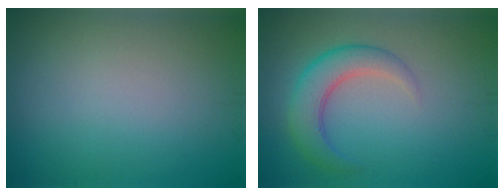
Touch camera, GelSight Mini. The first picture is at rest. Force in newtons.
{"total": 4.2, "press": 4.2, "slide": 0.1}